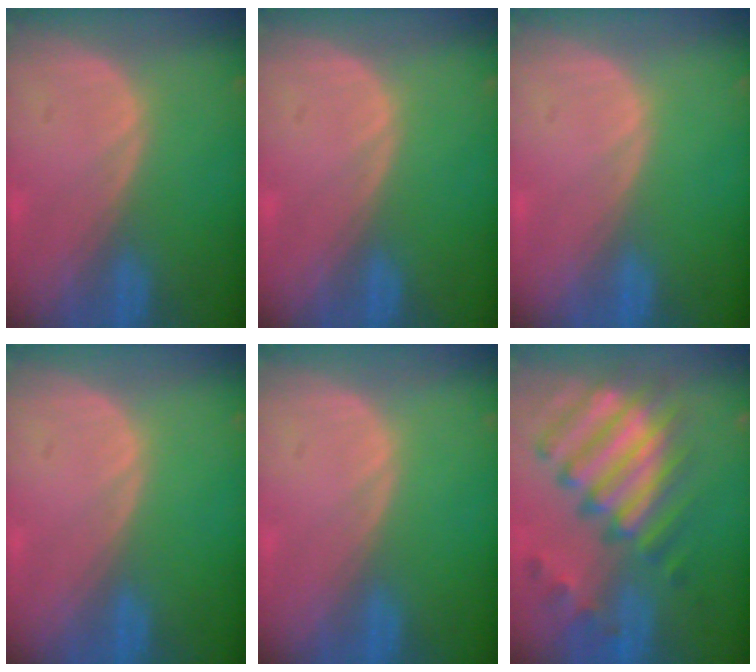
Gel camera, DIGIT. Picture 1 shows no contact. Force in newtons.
{"total": 0.0}
{"total": 0.0}
{"total": 0.0}
{"total": 0.0}
{"total": 12.3, "press": 10.6, "slide": 6.3}